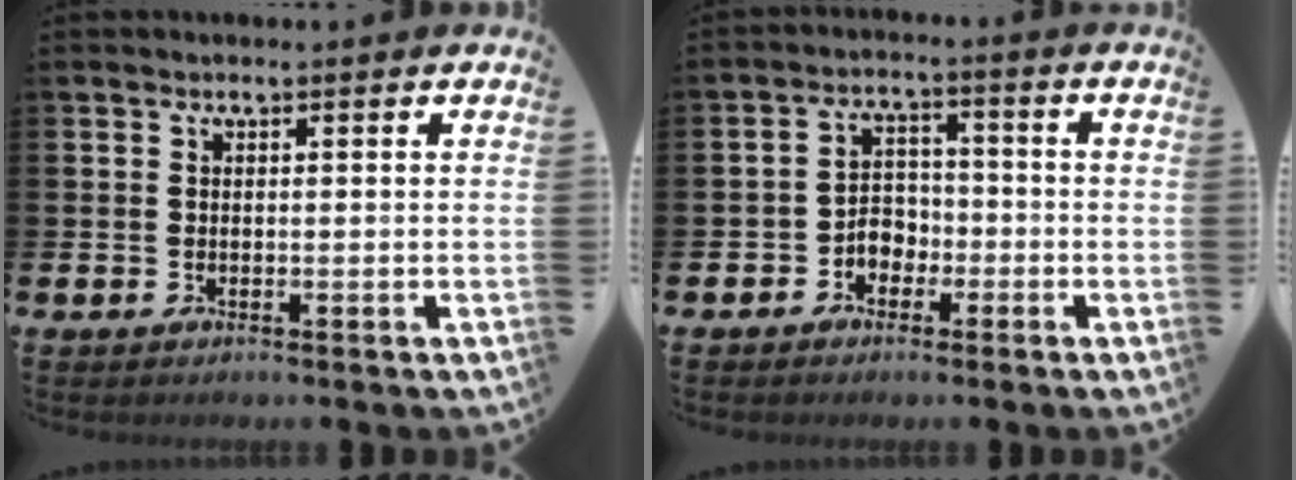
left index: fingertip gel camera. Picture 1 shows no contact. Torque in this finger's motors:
{"motor_torque": [0.09, 0.32, 0.02, 0.02]}